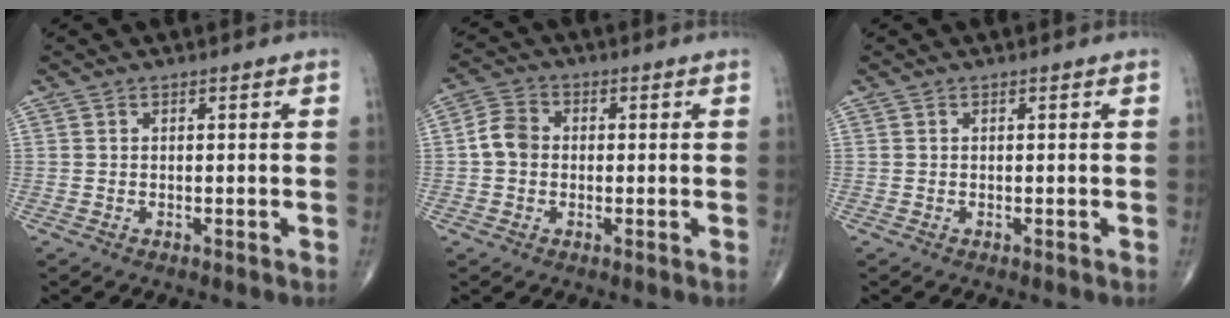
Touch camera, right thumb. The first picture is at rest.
{"total": 4.9, "force": [-0.2, 4.0, 2.8], "torque": [-0.047, 0.014, -0.013]}
{"total": 0.0}